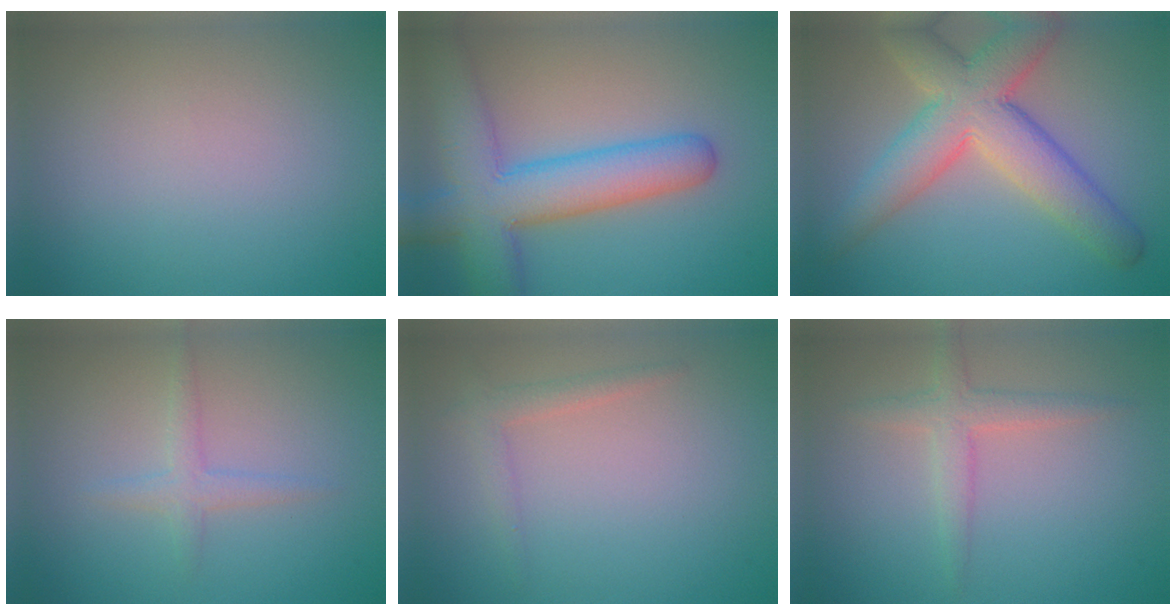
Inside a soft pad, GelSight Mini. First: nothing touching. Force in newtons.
{"total": 8.6, "press": 8.6, "slide": 0.5}
{"total": 8.1, "press": 8.1, "slide": 0.6}
{"total": 1.6, "press": 1.6, "slide": 0.1}
{"total": 1.5, "press": 1.4, "slide": 0.1}
{"total": 2.4, "press": 2.4, "slide": 0.1}